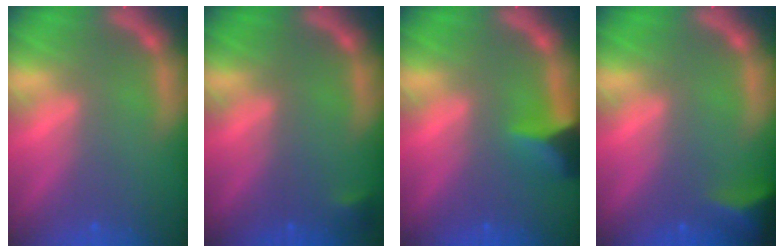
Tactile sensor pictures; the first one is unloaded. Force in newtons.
{"total": 0.9}
{"total": 4.0}
{"total": 4.0}